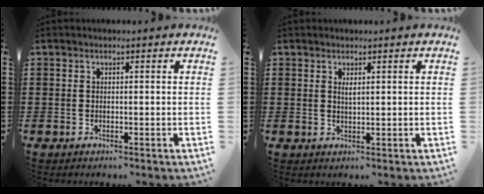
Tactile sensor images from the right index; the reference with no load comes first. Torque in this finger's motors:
{"motor_torque": [0.02, 0.01, 0.01, 0.04]}